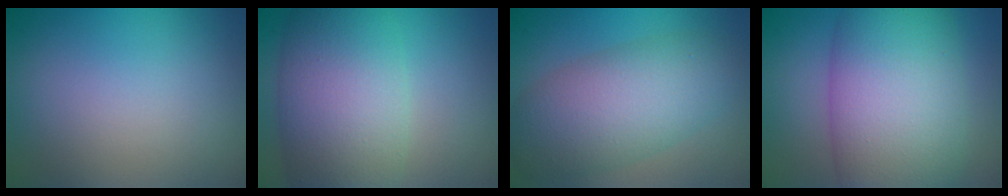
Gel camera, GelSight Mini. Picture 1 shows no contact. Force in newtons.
{"total": 9.3, "press": 9.3, "slide": 0.5}
{"total": 7.3, "press": 7.3, "slide": 0.1}
{"total": 12.3, "press": 12.3, "slide": 0.6}